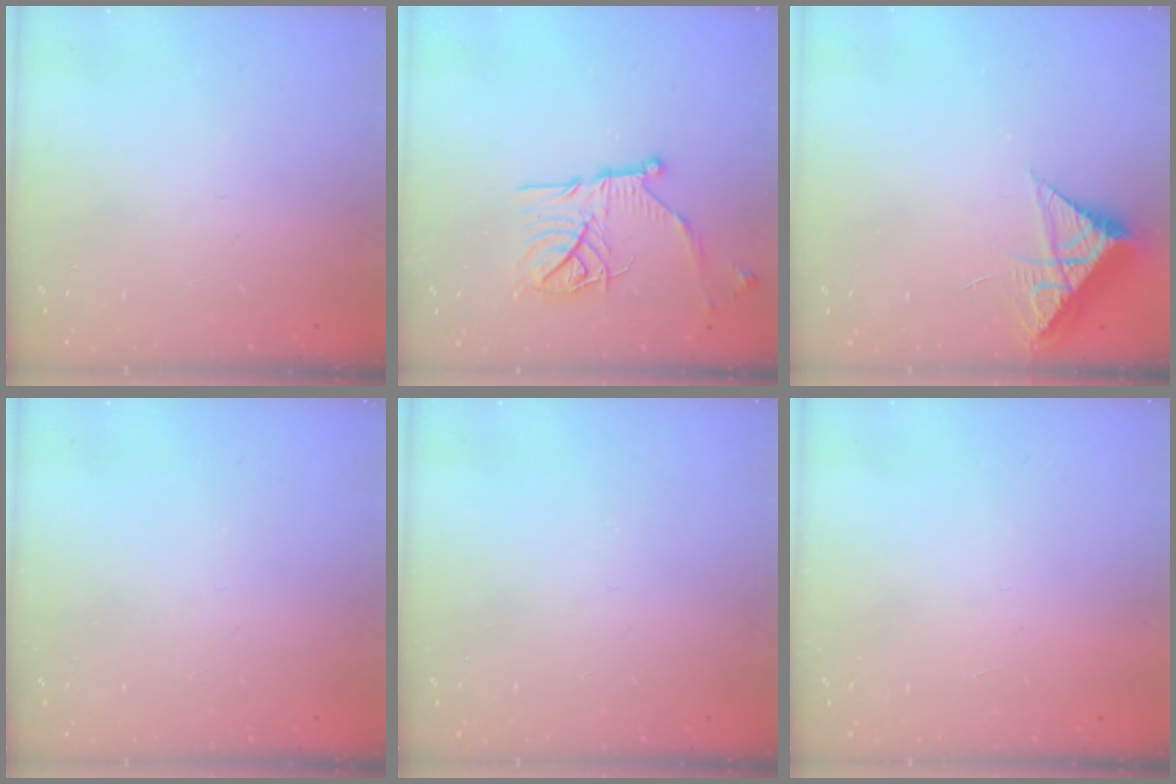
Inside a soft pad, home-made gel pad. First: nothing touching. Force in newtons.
{"total": 18.0, "press": 18.0, "slide": 1.5}
{"total": 8.5, "press": 8.5, "slide": 0.5}
{"total": 0.0}
{"total": 0.0}
{"total": 1.7, "press": 1.7, "slide": 0.1}